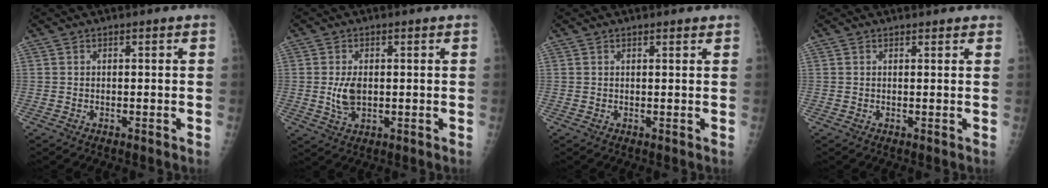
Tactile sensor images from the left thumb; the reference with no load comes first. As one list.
[{"total": 4.7, "force": [0.3, 2.6, 3.9], "torque": [-0.075, -0.008, 0.012]}, {"total": 1.4, "force": [1.2, 0.2, 0.6], "torque": [-0.004, -0.004, 0.017]}, {"total": 1.6, "force": [1.5, 0.4, 0.4], "torque": [0.000, -0.005, 0.015]}]